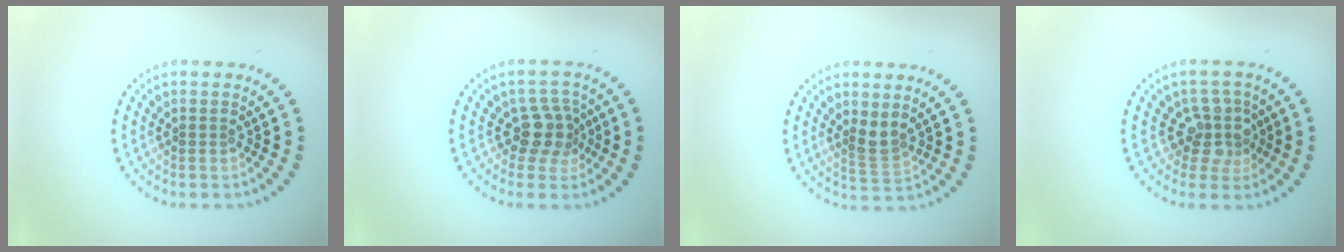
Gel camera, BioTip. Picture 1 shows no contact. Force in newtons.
{"total": 2.9, "press": 2.3, "slide": 1.7}
{"total": 2.0, "press": 1.5, "slide": 1.3}
{"total": 3.1, "press": 2.5, "slide": 1.9}